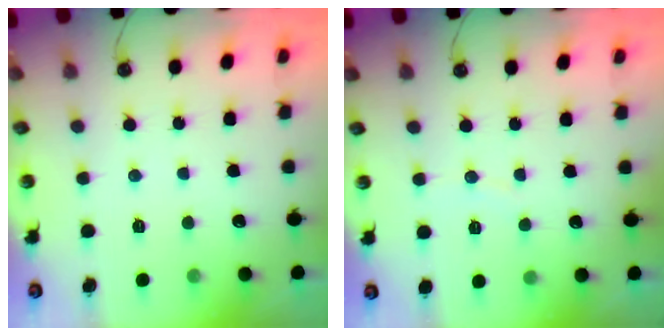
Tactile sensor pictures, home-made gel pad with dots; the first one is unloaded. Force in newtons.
{"total": 3.8, "press": 3.7, "slide": 0.4}